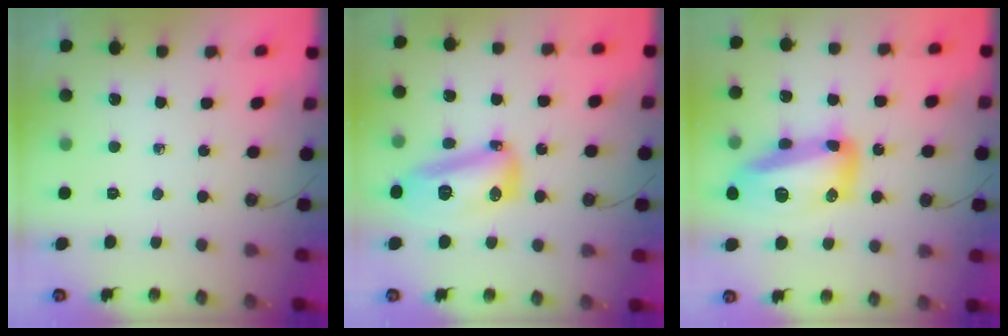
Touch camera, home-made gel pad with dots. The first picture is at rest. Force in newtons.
{"total": 13.8, "press": 13.7, "slide": 1.4}
{"total": 18.1, "press": 18.0, "slide": 1.5}